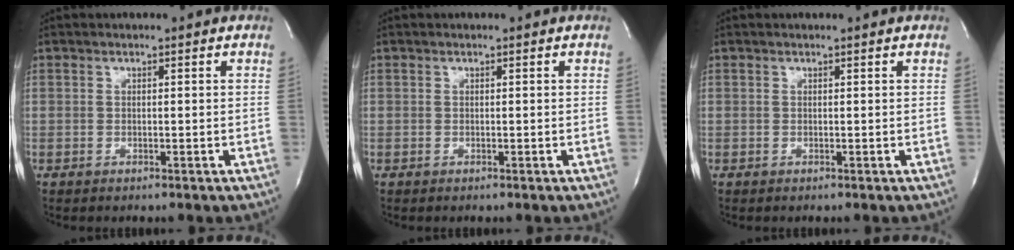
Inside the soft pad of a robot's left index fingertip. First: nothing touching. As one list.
[{"total": 0.0}, {"total": 0.6, "force": [0.5, 0.0, 0.2], "torque": [-0.005, 0.001, 0.008]}]